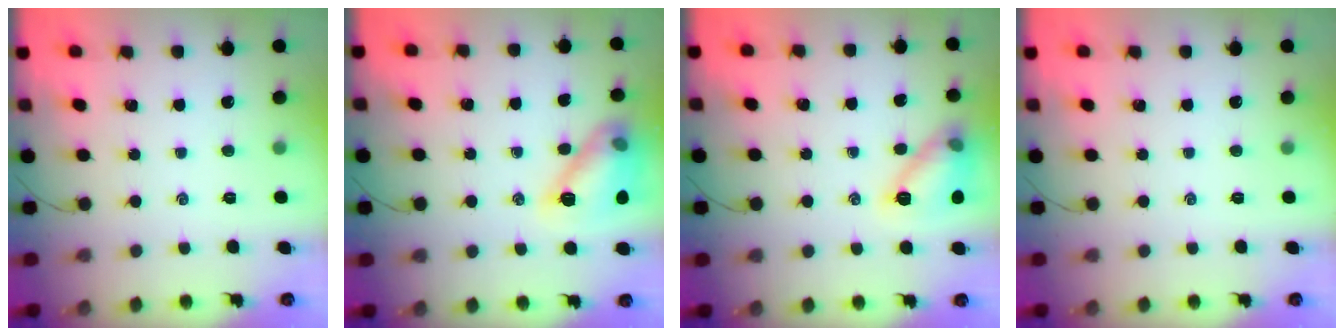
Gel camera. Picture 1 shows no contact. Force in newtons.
{"total": 13.0, "press": 13.0, "slide": 0.7}
{"total": 12.7, "press": 12.7, "slide": 0.5}
{"total": 0.0}